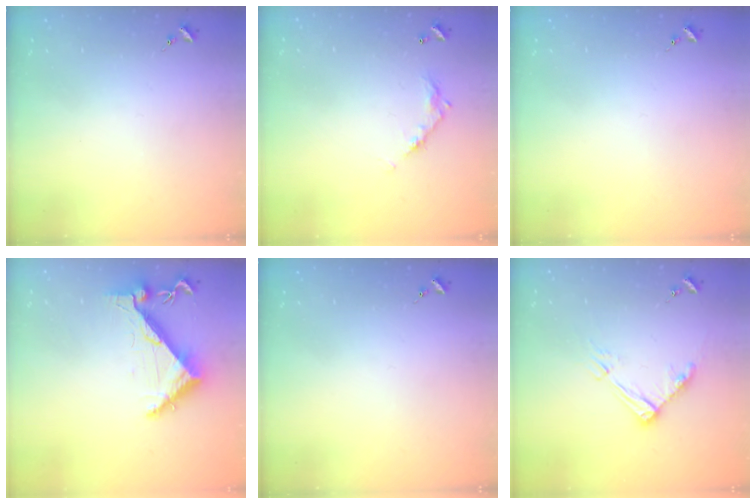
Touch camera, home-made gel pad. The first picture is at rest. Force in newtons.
{"total": 8.4, "press": 8.4, "slide": 0.4}
{"total": 0.0}
{"total": 6.4, "press": 6.4, "slide": 0.5}
{"total": 0.0}
{"total": 9.8, "press": 9.8, "slide": 1.0}